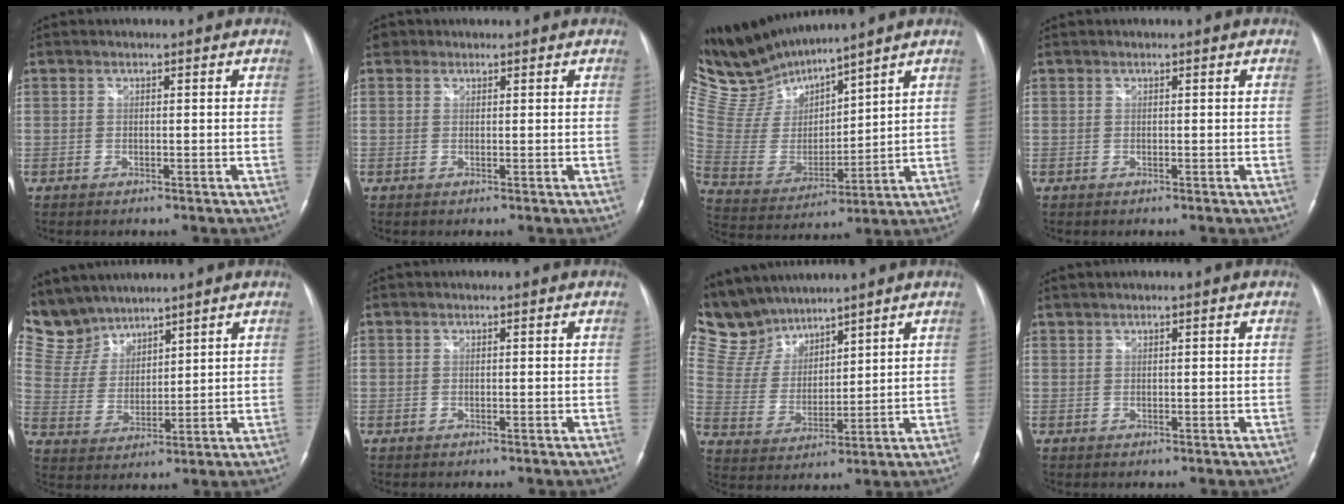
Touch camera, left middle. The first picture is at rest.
{"total": 1.5, "force": [1.0, 1.1, 0.1], "torque": [0.003, 0.011, 0.014]}
{"total": 13.2, "force": [12.8, 1.3, 3.1], "torque": [-0.089, 0.003, 0.271]}
{"total": 0.0}
{"total": 8.2, "force": [7.7, 2.9, 0.0], "torque": [-0.013, 0.014, 0.174]}
{"total": 0.0}
{"total": 9.7, "force": [9.1, 3.3, 0.9], "torque": [-0.041, 0.018, 0.199]}
{"total": 0.7, "force": [0.7, -0.1, 0.2], "torque": [-0.007, 0.011, 0.019]}